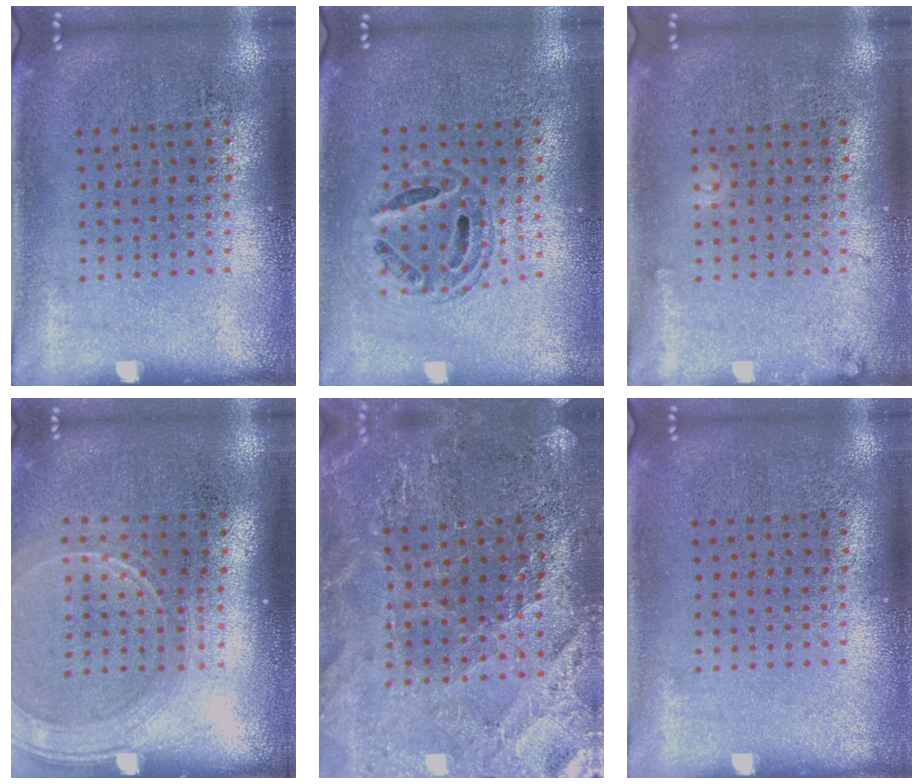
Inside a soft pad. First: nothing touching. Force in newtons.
{"total": 0.6, "press": 0.6, "slide": 0.2}
{"total": 1.0, "press": 1.0, "slide": 0.1}
{"total": 1.8, "press": 1.6, "slide": 0.8}
{"total": 3.0, "press": 2.9, "slide": 0.4}
{"total": 0.0}